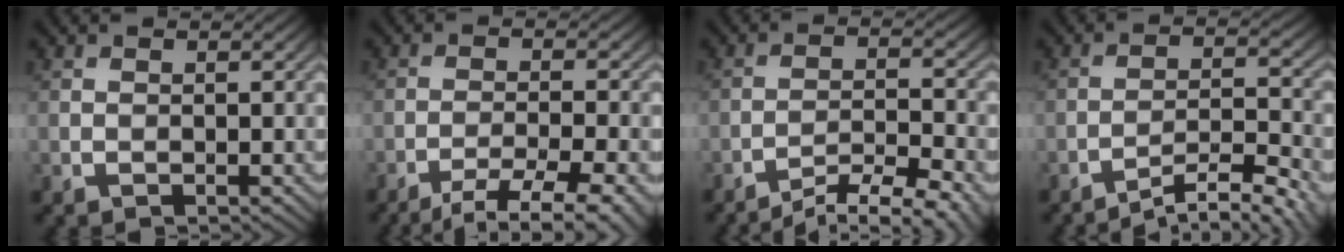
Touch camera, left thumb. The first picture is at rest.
{"total": 5.1, "force": [-3.7, 0.4, 3.6], "torque": [-0.065, 0.001, -0.056]}
{"total": 5.7, "force": [-4.9, 0.3, 2.9], "torque": [-0.049, 0.007, -0.079]}
{"total": 5.6, "force": [-4.9, 0.0, 2.6], "torque": [-0.043, 0.012, -0.075]}